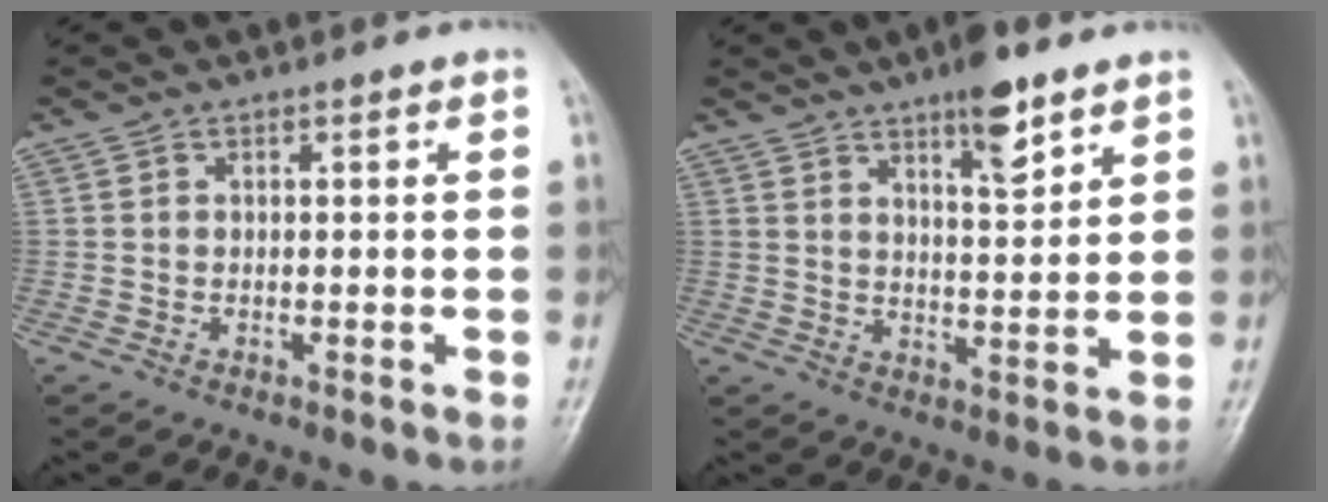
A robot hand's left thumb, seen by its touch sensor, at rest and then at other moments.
{"total": 8.1, "force": [5.3, 2.2, 5.7], "torque": [-0.076, -0.033, 0.083]}